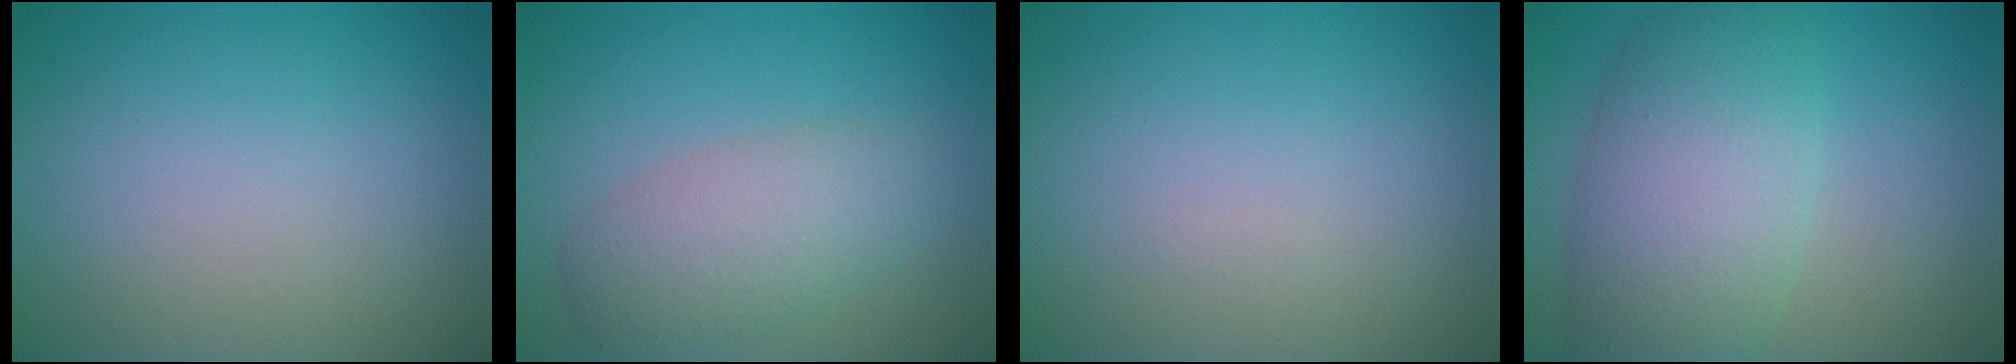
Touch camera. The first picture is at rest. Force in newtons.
{"total": 4.2, "press": 4.2, "slide": 0.0}
{"total": 0.0}
{"total": 7.8, "press": 7.8, "slide": 0.4}